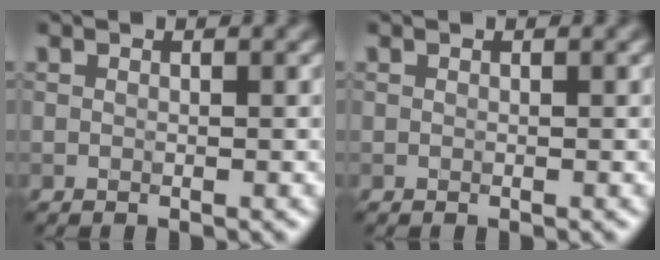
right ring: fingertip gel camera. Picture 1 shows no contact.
{"total": 0.0}